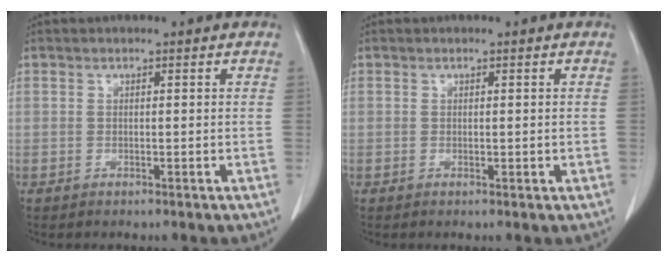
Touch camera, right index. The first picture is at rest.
{"total": 0.7, "force": [0.0, 0.3, 0.6], "torque": [-0.009, -0.002, 0.002]}